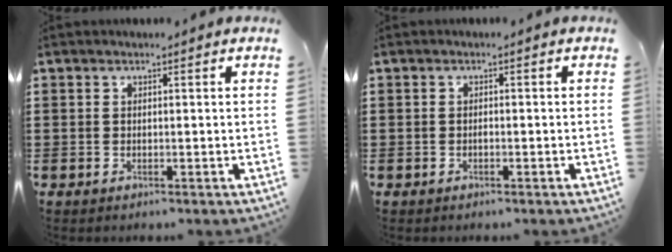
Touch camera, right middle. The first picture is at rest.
{"total": 0.5, "force": [-0.3, 0.3, 0.3], "torque": [-0.008, -0.001, -0.006]}